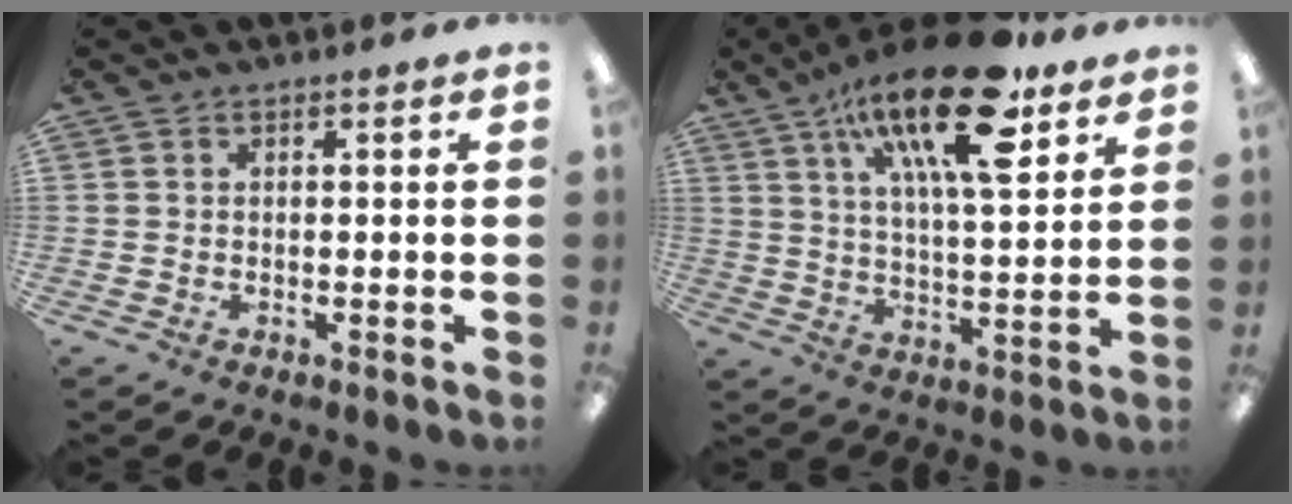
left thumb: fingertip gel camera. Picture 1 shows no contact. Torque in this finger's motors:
{"motor_torque": [0.70, 0.70, 1.90, -0.90, 0.31]}